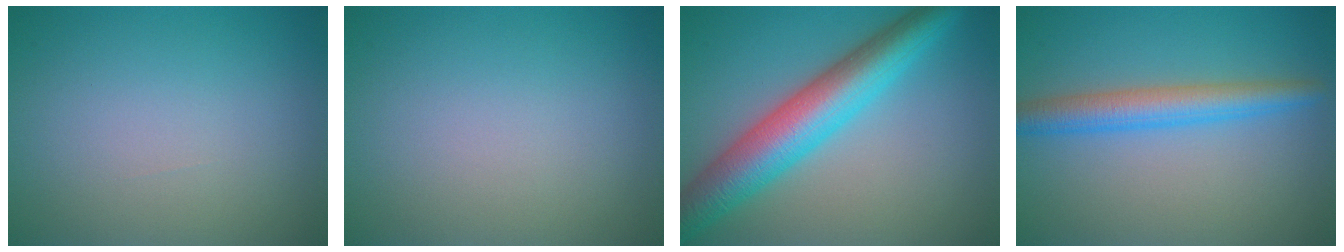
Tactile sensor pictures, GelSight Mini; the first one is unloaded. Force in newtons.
{"total": 0.0}
{"total": 8.2, "press": 8.2, "slide": 0.2}
{"total": 4.0, "press": 4.0, "slide": 0.1}